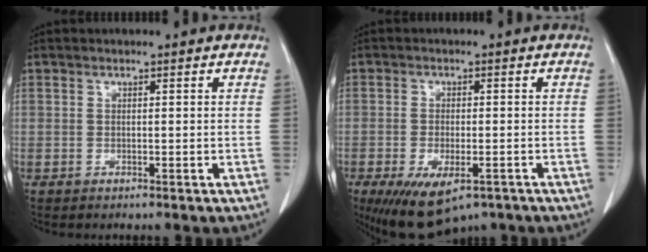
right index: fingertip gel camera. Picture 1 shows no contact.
{"total": 10.2, "force": [-6.2, 4.1, 7.0], "torque": [-0.121, -0.017, -0.092]}